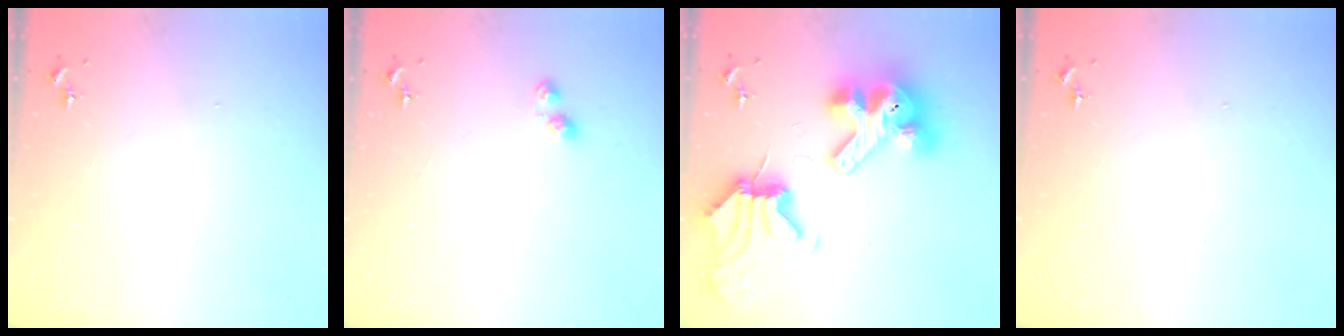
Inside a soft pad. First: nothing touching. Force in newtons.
{"total": 3.2, "press": 3.2, "slide": 0.4}
{"total": 17.7, "press": 17.6, "slide": 2.0}
{"total": 0.0}